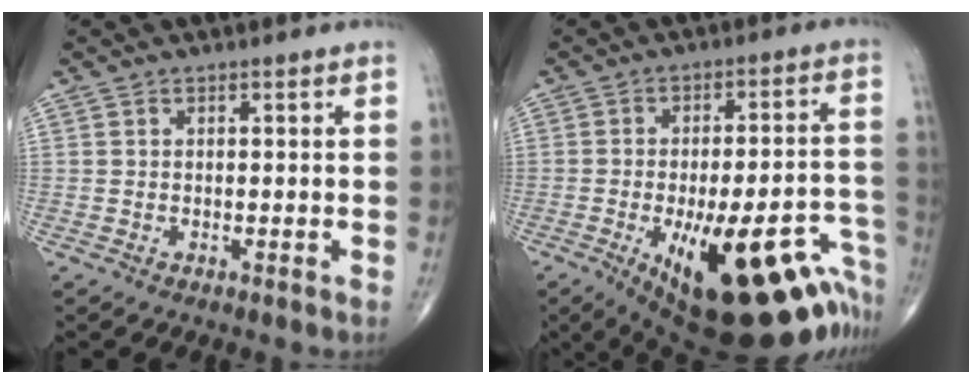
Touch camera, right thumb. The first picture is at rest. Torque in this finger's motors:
{"motor_torque": [2.68, 2.33, 1.38, -1.39, 0.55]}